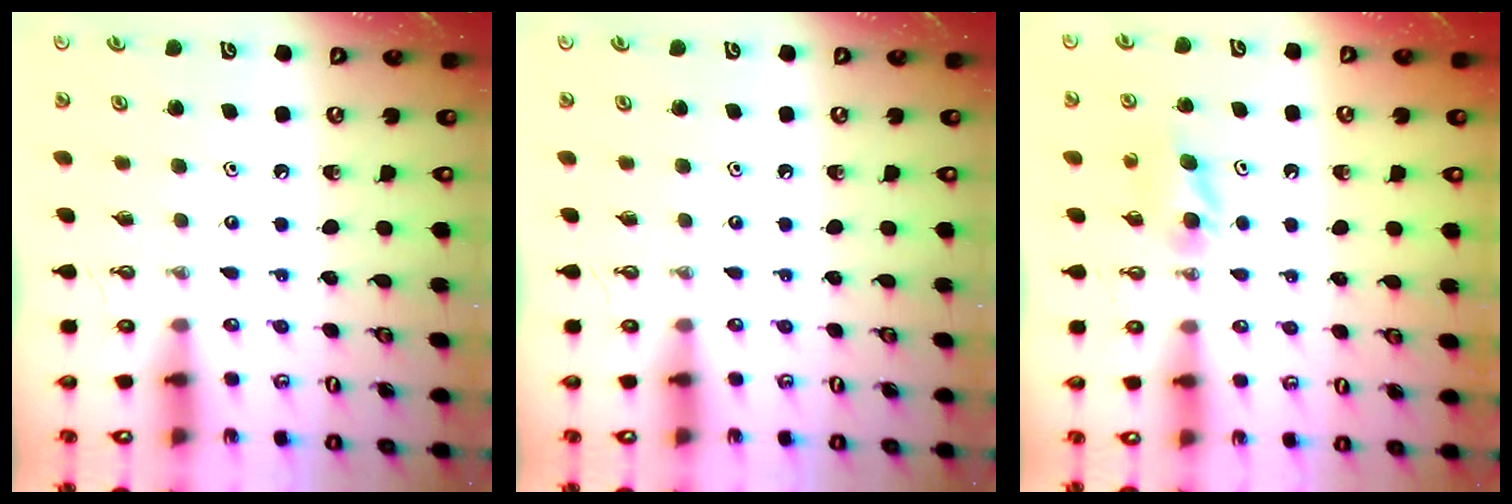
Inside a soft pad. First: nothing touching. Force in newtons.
{"total": 0.0}
{"total": 4.1, "press": 4.0, "slide": 1.1}